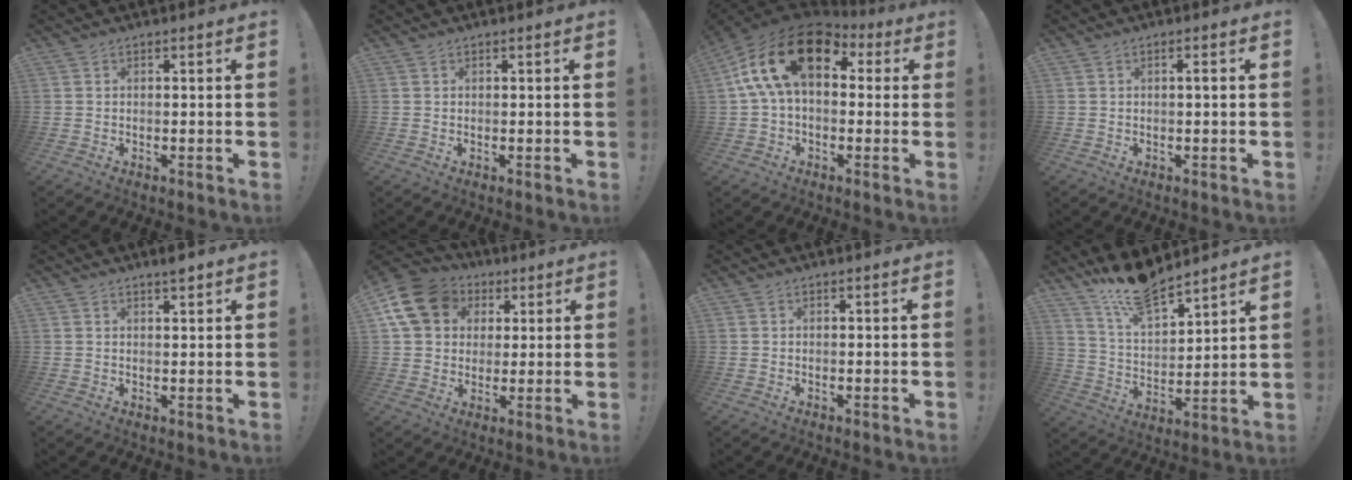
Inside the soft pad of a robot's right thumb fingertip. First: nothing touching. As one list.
[{"total": 0.0}, {"total": 19.9, "force": [6.0, 10.9, 15.5], "torque": [-0.280, -0.003, 0.110]}, {"total": 1.2, "force": [-0.1, 0.0, 1.2], "torque": [-0.021, 0.001, -0.005]}, {"total": 2.1, "force": [1.8, 0.0, 1.2], "torque": [-0.013, -0.013, 0.028]}, {"total": 15.5, "force": [5.4, 12.5, 7.4], "torque": [-0.117, -0.016, 0.109]}, {"total": 0.0}, {"total": 14.1, "force": [12.2, 3.6, 6.0], "torque": [-0.125, -0.084, 0.219]}]